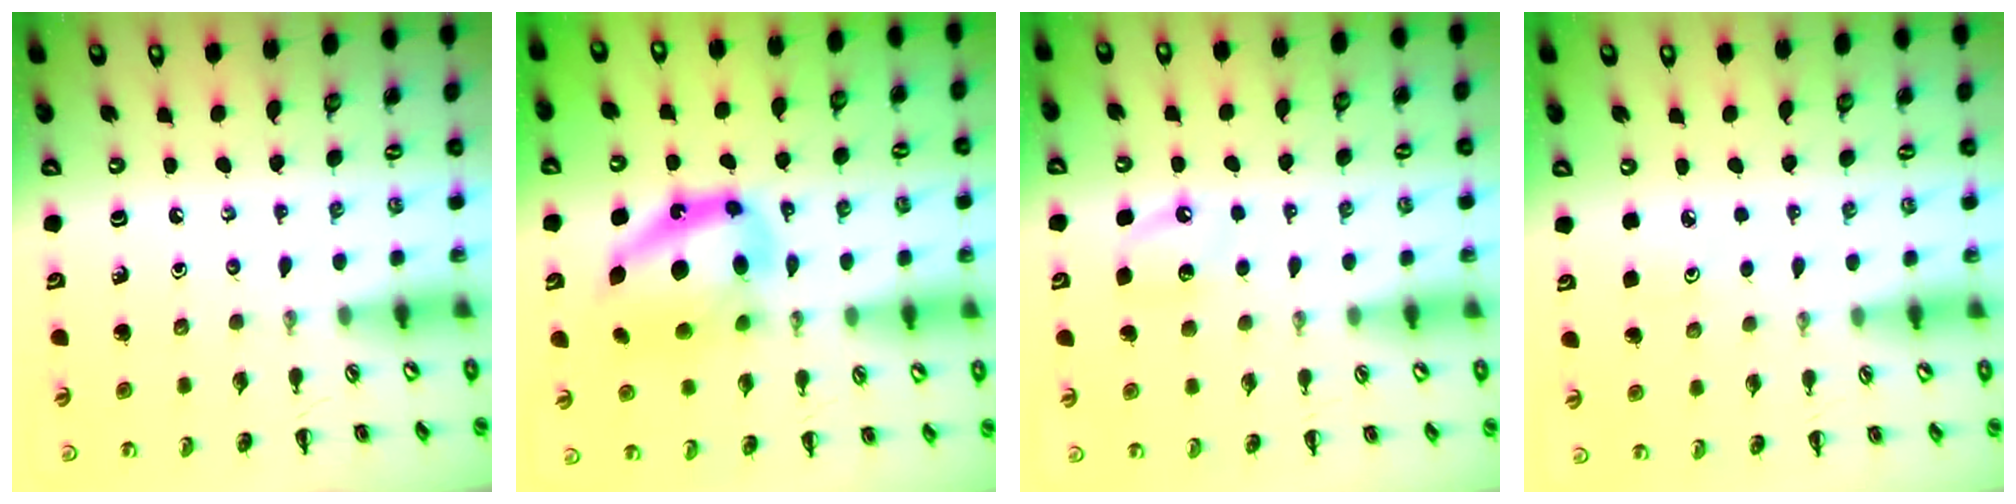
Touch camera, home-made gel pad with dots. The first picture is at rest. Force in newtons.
{"total": 14.4, "press": 13.9, "slide": 3.6}
{"total": 6.0, "press": 5.8, "slide": 1.6}
{"total": 4.4, "press": 4.2, "slide": 1.2}